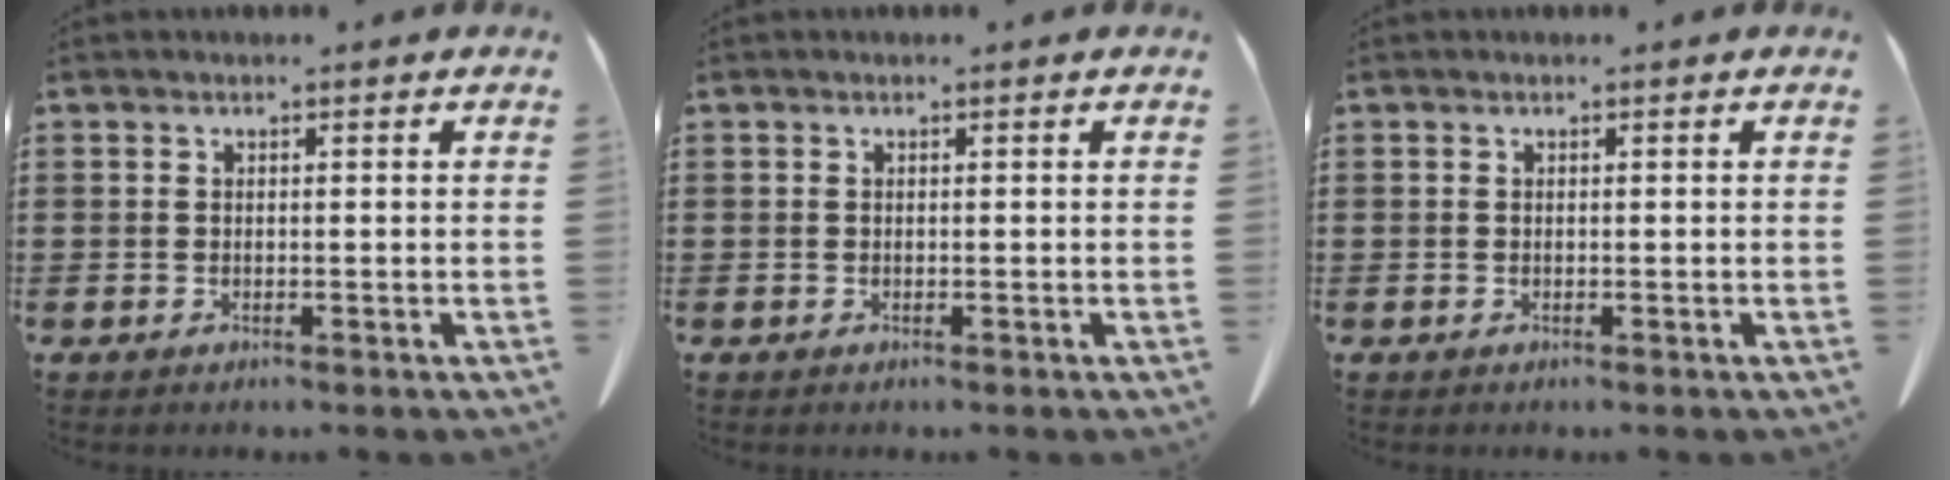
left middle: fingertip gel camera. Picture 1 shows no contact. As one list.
[{"total": 0.0}, {"total": 0.0}]